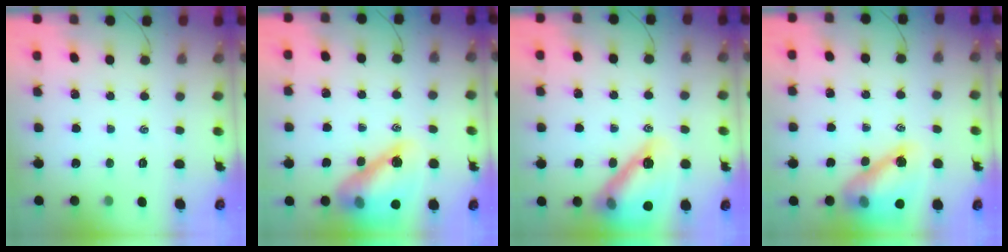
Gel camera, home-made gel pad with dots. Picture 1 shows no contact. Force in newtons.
{"total": 16.6, "press": 16.0, "slide": 4.5}
{"total": 20.5, "press": 20.2, "slide": 3.4}
{"total": 12.7, "press": 12.2, "slide": 3.6}